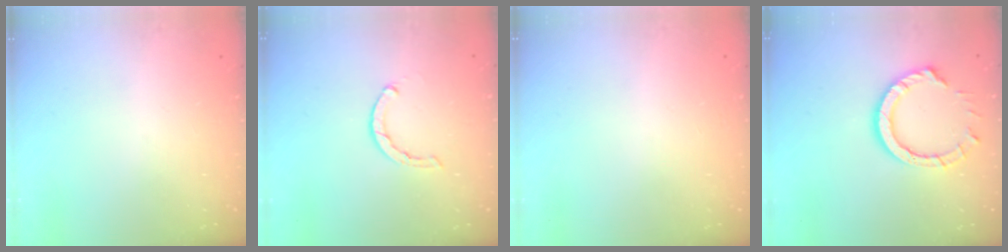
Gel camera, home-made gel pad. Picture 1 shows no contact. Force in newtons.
{"total": 1.6, "press": 1.5, "slide": 0.4}
{"total": 2.6, "press": 2.6, "slide": 0.2}
{"total": 10.6, "press": 10.6, "slide": 0.9}